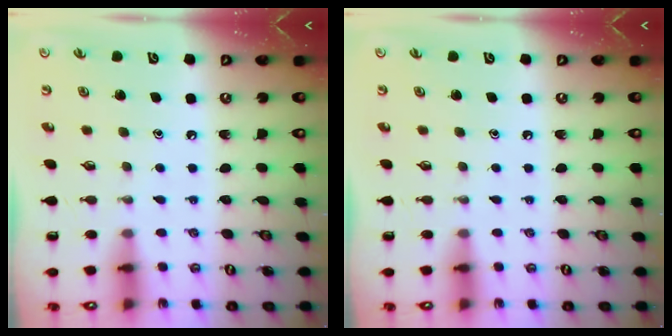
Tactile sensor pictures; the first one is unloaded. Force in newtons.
{"total": 0.0}